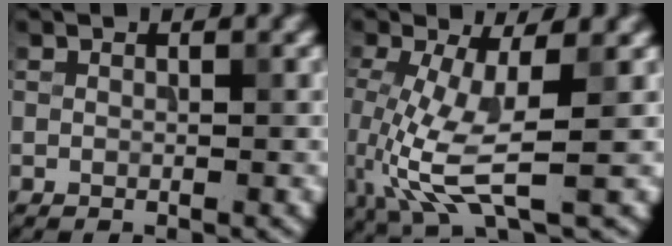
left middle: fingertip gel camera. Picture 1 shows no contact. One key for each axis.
{"total": 6.1, "fx": -1.1, "fy": 1.5, "fz": 5.8, "tx": -0.147, "ty": -0.012, "tz": -0.014}